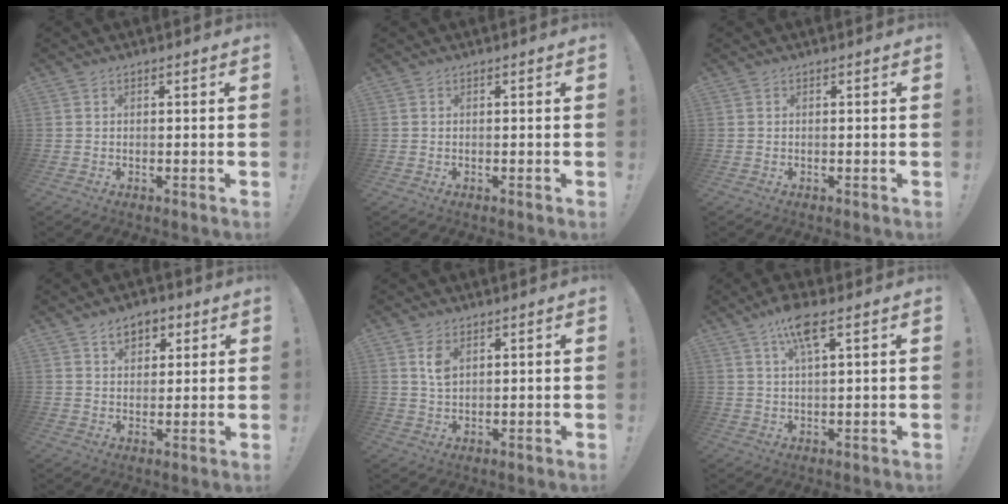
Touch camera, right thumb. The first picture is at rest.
{"total": 0.0}
{"total": 0.0}
{"total": 6.8, "force": [3.5, 4.8, 3.3], "torque": [-0.047, -0.008, 0.063]}
{"total": 4.5, "force": [2.1, 2.5, 3.2], "torque": [-0.051, -0.007, 0.036]}
{"total": 8.2, "force": [4.5, 2.2, 6.6], "torque": [-0.114, -0.010, 0.074]}